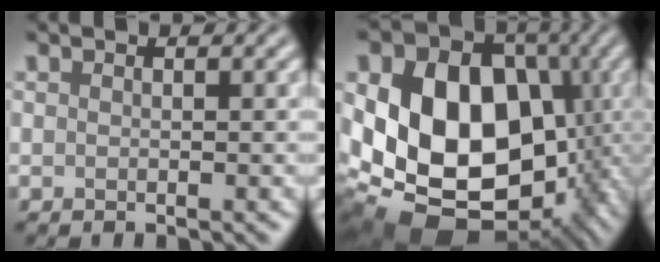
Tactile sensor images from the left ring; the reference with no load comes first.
{"total": 18.9, "force": [-1.5, 14.5, 12.1], "torque": [-0.191, -0.006, -0.031]}